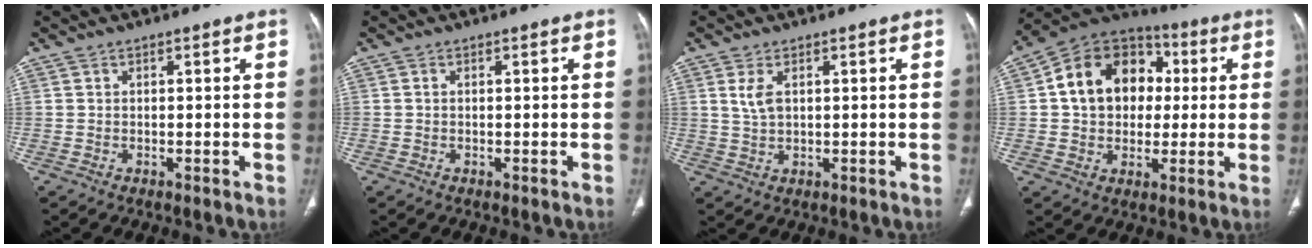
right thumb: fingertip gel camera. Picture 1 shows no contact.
{"total": 0.0}
{"total": 3.5, "force": [1.2, 1.8, 2.7], "torque": [-0.059, -0.003, 0.029]}
{"total": 17.0, "force": [2.3, 13.1, 10.5], "torque": [-0.133, 0.024, 0.028]}